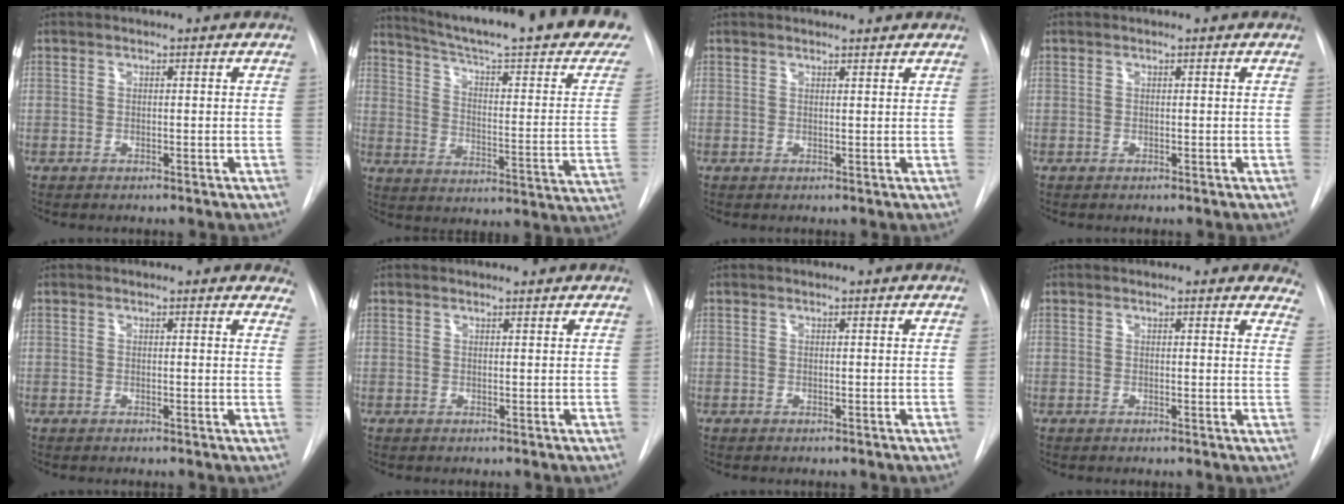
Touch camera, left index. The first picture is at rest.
{"total": 28.5, "force": [23.3, 2.1, 16.3], "torque": [-0.230, -0.076, 0.296]}
{"total": 2.1, "force": [2.1, 0.3, 0.4], "torque": [-0.009, 0.004, 0.023]}
{"total": 0.0}
{"total": 6.7, "force": [6.1, 2.0, 2.0], "torque": [0.001, -0.014, 0.040]}
{"total": 1.8, "force": [1.7, 0.2, 0.4], "torque": [-0.008, 0.005, 0.019]}
{"total": 0.0}
{"total": 8.8, "force": [8.2, 2.2, 2.4], "torque": [0.009, -0.026, 0.057]}